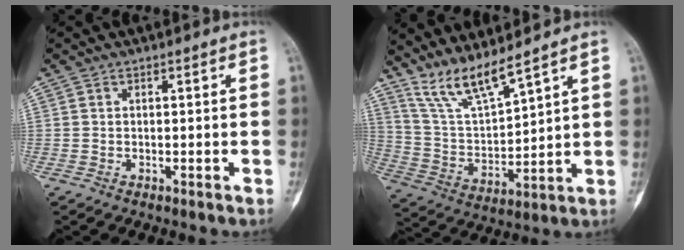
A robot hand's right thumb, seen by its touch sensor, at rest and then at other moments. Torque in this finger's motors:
{"motor_torque": [-1.22, 1.22, 0.35, 0.00, -0.05]}